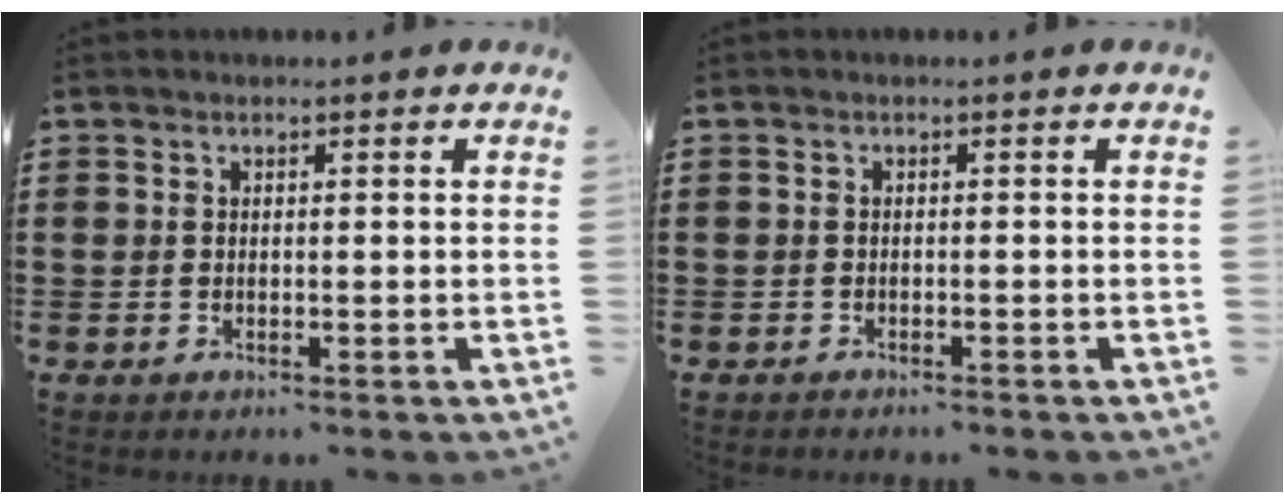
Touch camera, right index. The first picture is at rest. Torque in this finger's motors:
{"motor_torque": [-0.64, 0.65, -0.10, -0.03]}